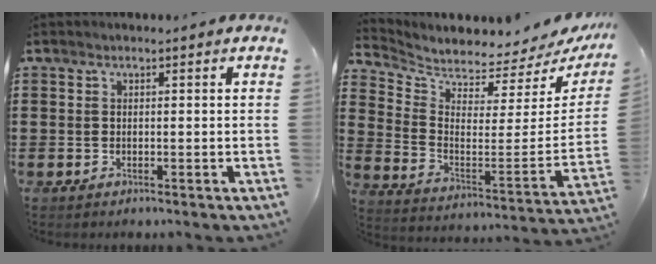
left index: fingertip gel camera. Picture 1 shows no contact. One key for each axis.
{"total": 3.1, "fx": 3.1, "fy": 0.2, "fz": 0.3, "tx": -0.033, "ty": -0.052, "tz": 0.047}